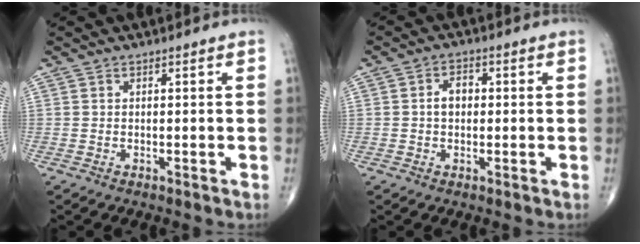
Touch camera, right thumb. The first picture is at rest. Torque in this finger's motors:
{"motor_torque": [0.71, 0.58, 0.47, 0.10, 0.03]}